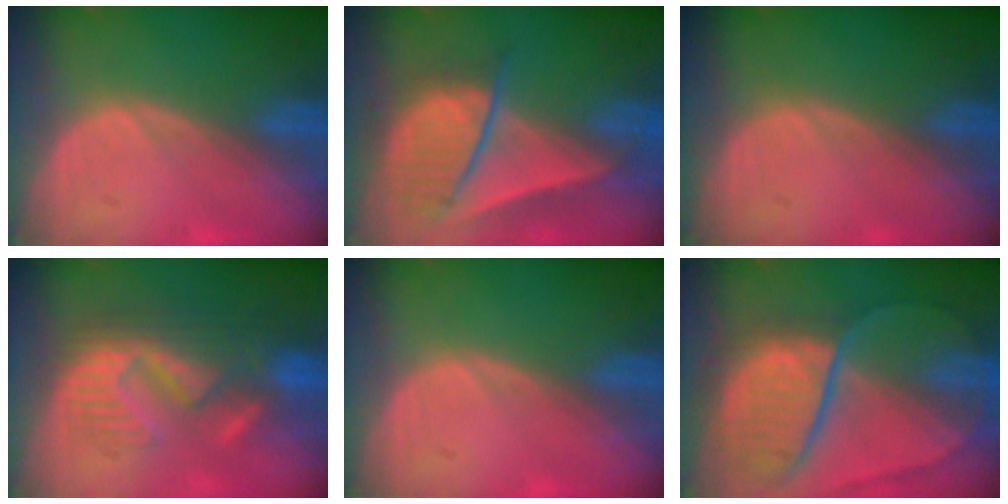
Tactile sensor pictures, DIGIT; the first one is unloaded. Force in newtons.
{"total": 9.1, "press": 7.9, "slide": 4.5}
{"total": 0.0}
{"total": 9.2, "press": 9.1, "slide": 1.7}
{"total": 0.0}
{"total": 10.7, "press": 9.0, "slide": 5.9}